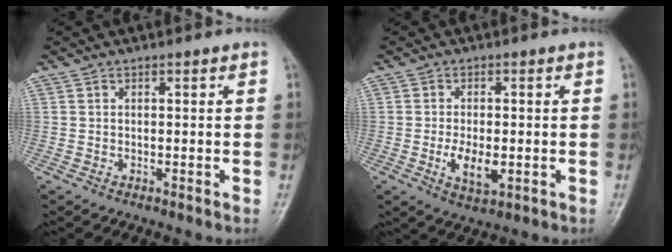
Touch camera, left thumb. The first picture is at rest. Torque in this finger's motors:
{"motor_torque": [0.04, 0.23, 0.35, -0.02, 0.02]}